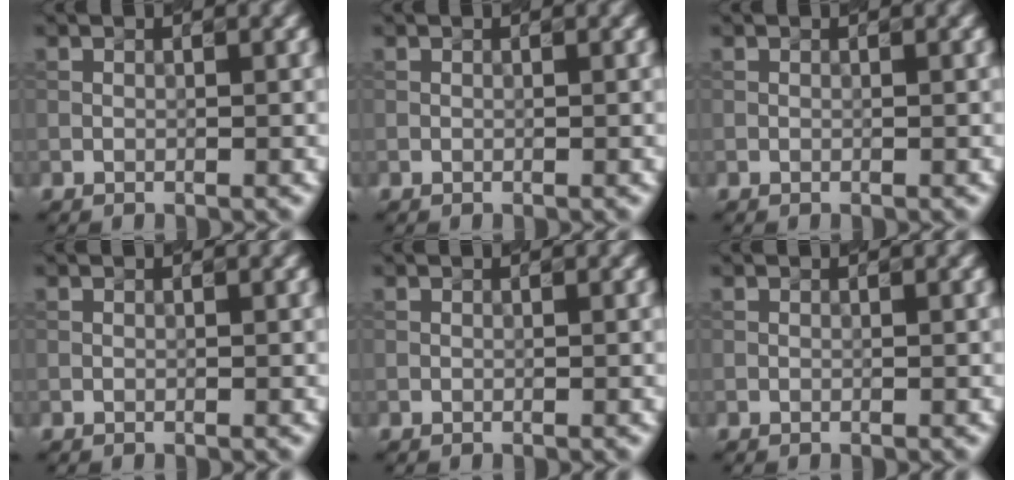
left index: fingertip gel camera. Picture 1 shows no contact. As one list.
[{"total": 0.0}, {"total": 0.0}, {"total": 0.0}, {"total": 0.0}, {"total": 0.0}]